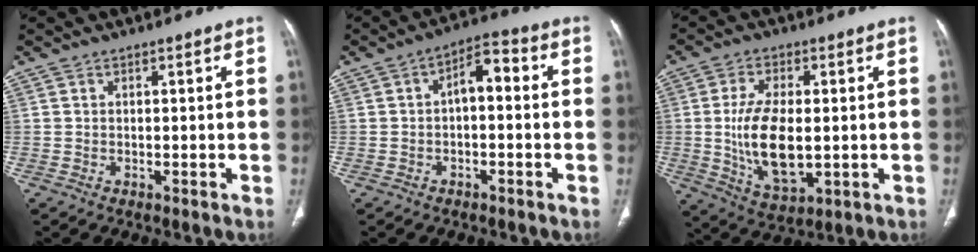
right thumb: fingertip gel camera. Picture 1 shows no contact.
{"total": 6.1, "force": [-0.1, 3.2, 5.2], "torque": [-0.069, 0.030, -0.014]}
{"total": 13.2, "force": [-0.6, 6.5, 11.4], "torque": [-0.216, -0.015, 0.000]}